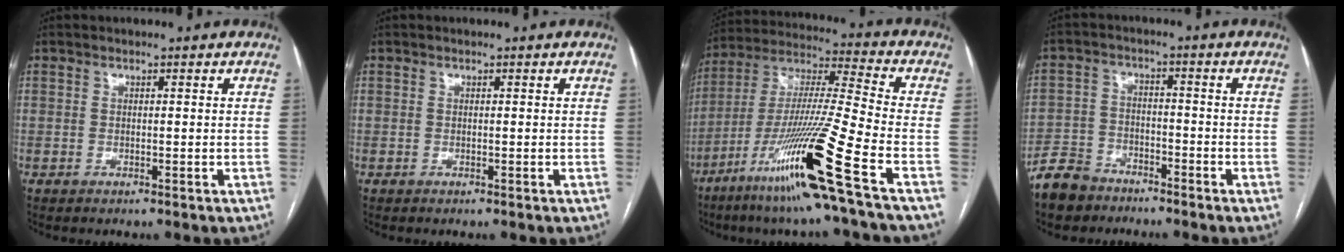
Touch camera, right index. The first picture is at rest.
{"total": 0.0}
{"total": 20.9, "force": [-10.7, -1.8, 17.9], "torque": [-0.356, -0.042, -0.202]}
{"total": 6.5, "force": [-5.4, 3.4, 1.3], "torque": [-0.033, -0.003, -0.107]}